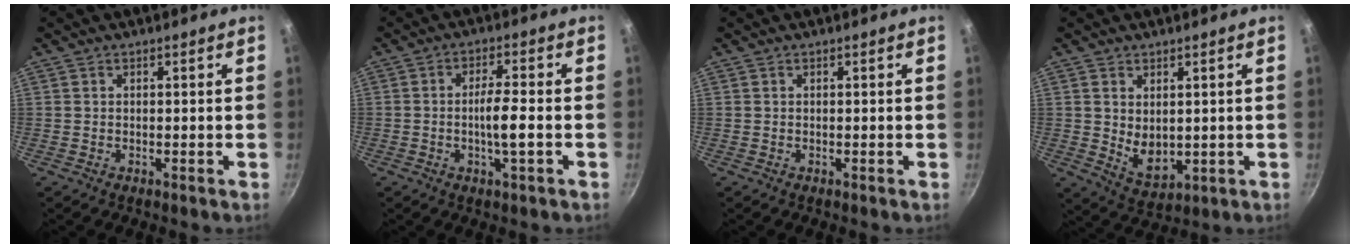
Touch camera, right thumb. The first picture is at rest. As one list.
[{"total": 5.5, "force": [-1.3, 1.1, 5.2], "torque": [-0.096, 0.015, -0.026]}, {"total": 0.0}, {"total": 6.5, "force": [1.1, 4.3, 4.7], "torque": [-0.068, -0.022, 0.033]}]